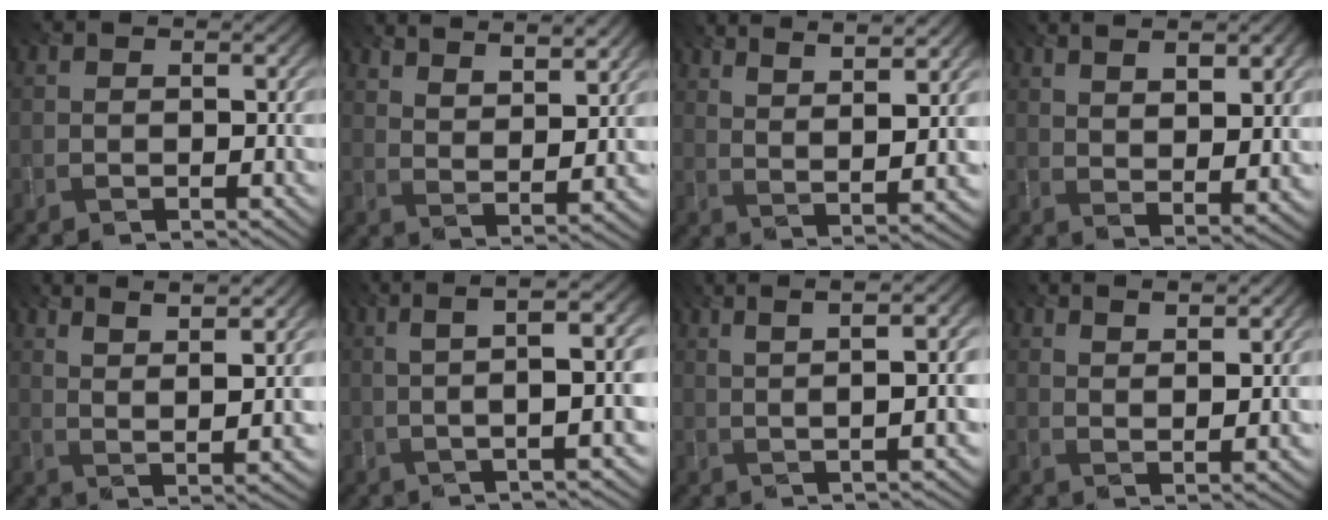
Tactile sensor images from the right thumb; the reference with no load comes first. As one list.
[{"total": 9.1, "force": [7.3, 2.0, 5.2], "torque": [-0.082, -0.016, 0.108]}, {"total": 10.6, "force": [7.3, 1.8, 7.4], "torque": [-0.117, 0.008, 0.103]}, {"total": 7.8, "force": [4.5, 2.3, 5.9], "torque": [-0.097, -0.002, 0.076]}, {"total": 10.6, "force": [7.1, 2.0, 7.6], "torque": [-0.119, 0.009, 0.099]}, {"total": 8.9, "force": [1.7, 1.1, 8.6], "torque": [-0.124, 0.028, 0.021]}, {"total": 7.7, "force": [3.6, 0.5, 6.8], "torque": [-0.104, 0.026, 0.052]}, {"total": 6.9, "force": [5.4, 1.2, 4.1], "torque": [-0.060, -0.013, 0.086]}]